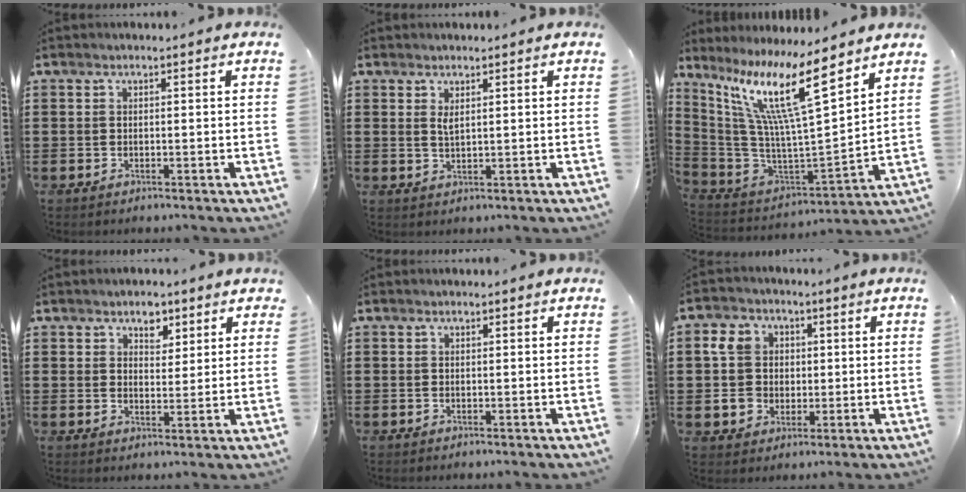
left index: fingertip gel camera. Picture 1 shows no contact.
{"total": 1.7, "force": [0.8, 0.4, 1.4], "torque": [-0.031, 0.002, 0.014]}
{"total": 15.4, "force": [9.4, 1.3, 12.1], "torque": [-0.277, -0.059, 0.147]}
{"total": 4.0, "force": [2.9, 2.5, 1.3], "torque": [-0.011, 0.006, 0.046]}
{"total": 0.0}
{"total": 7.2, "force": [0.5, 6.7, 2.6], "torque": [-0.074, 0.018, 0.007]}